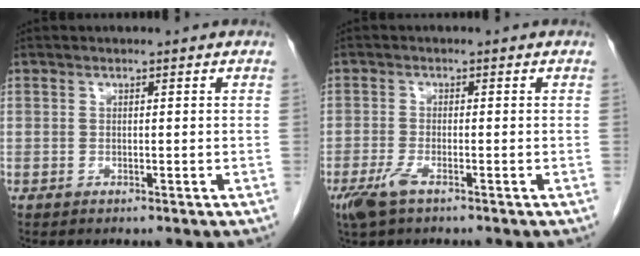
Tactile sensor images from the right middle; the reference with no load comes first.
{"total": 3.7, "force": [-2.3, 0.9, 2.8], "torque": [-0.067, -0.008, -0.044]}